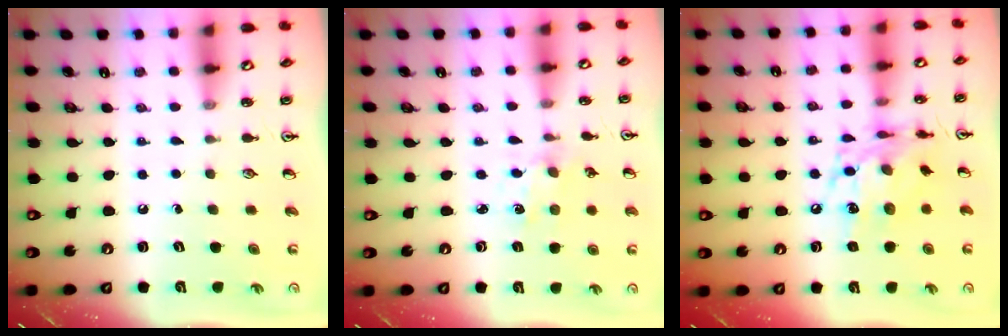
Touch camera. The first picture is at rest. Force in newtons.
{"total": 0.9, "press": 0.8, "slide": 0.2}
{"total": 12.8, "press": 12.7, "slide": 0.9}